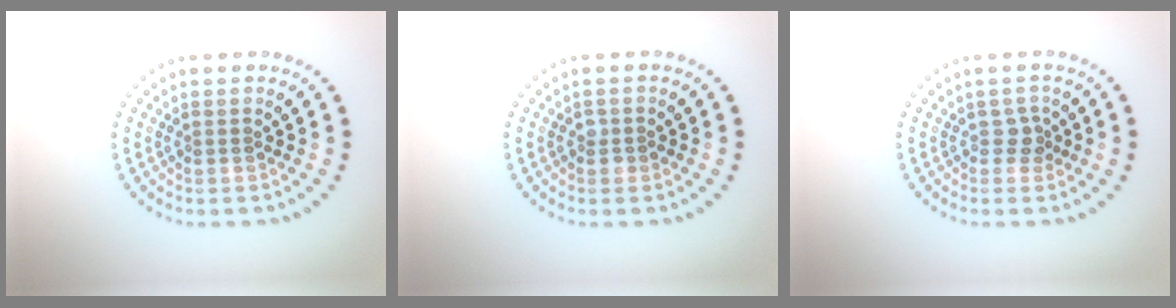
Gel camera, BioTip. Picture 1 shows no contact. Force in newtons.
{"total": 1.0, "press": 0.9, "slide": 0.4}
{"total": 1.3, "press": 1.0, "slide": 0.8}